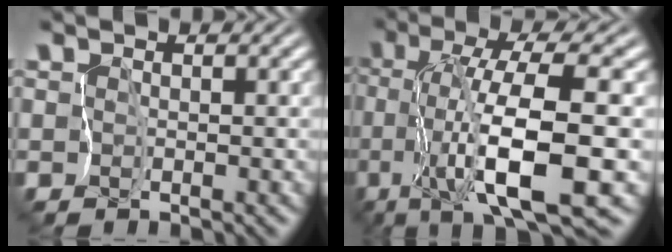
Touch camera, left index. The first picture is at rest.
{"total": 9.5, "force": [-1.5, 0.9, 9.3], "torque": [-0.166, 0.007, -0.032]}